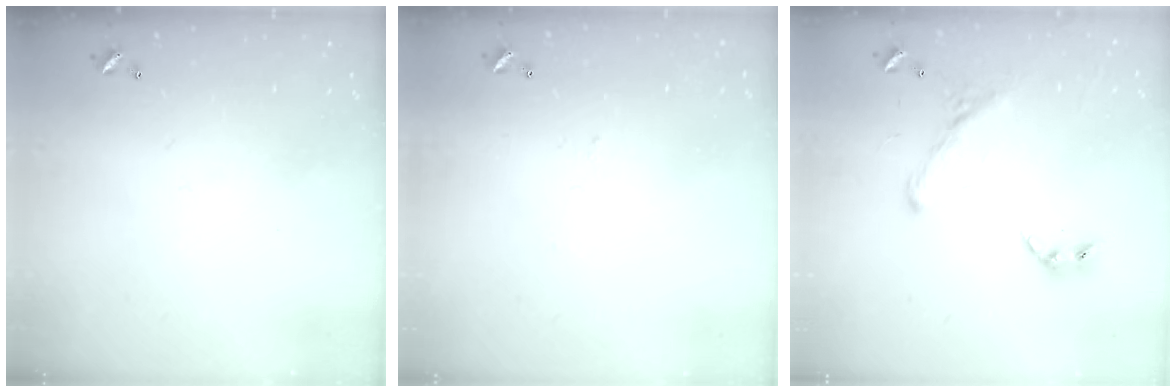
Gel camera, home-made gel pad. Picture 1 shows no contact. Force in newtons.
{"total": 1.7, "press": 1.6, "slide": 0.3}
{"total": 1.6, "press": 1.1, "slide": 1.2}